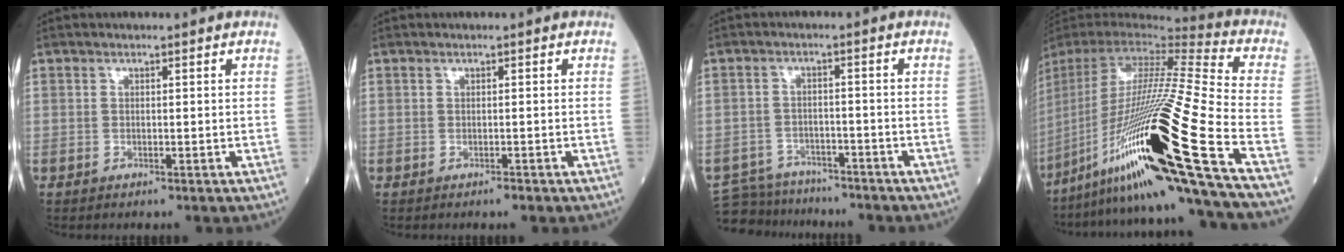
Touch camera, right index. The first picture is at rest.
{"total": 0.9, "force": [-0.5, 0.4, 0.6], "torque": [-0.020, -0.003, -0.006]}
{"total": 11.5, "force": [-10.5, 4.1, 2.2], "torque": [-0.053, 0.013, -0.152]}
{"total": 35.3, "force": [-16.2, 0.8, 31.3], "torque": [-0.569, -0.063, -0.300]}